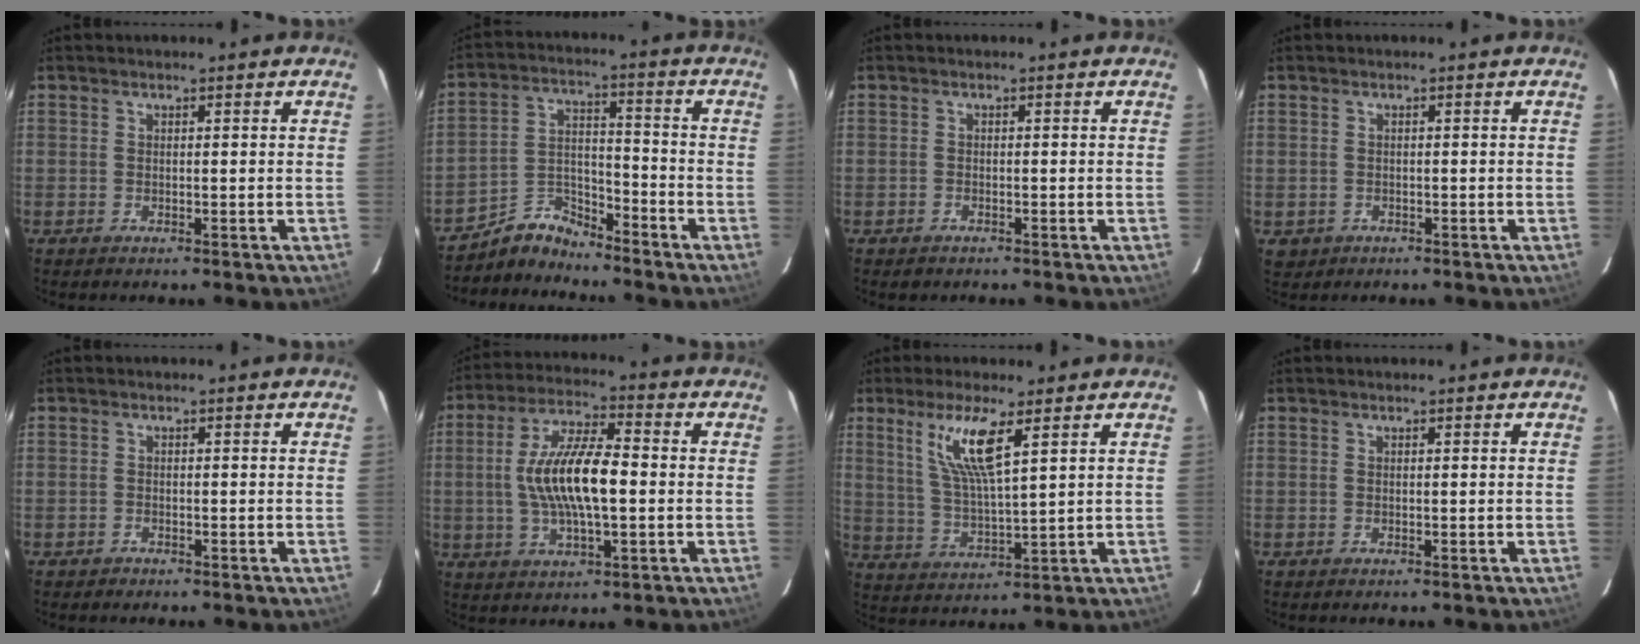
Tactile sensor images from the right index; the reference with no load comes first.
{"total": 6.7, "force": [-6.3, 2.4, 0.7], "torque": [-0.016, 0.036, -0.126]}
{"total": 1.2, "force": [-0.9, 0.8, 0.2], "torque": [-0.007, 0.002, -0.013]}
{"total": 2.4, "force": [-0.7, 2.2, 0.5], "torque": [-0.016, 0.000, -0.004]}
{"total": 0.9, "force": [-0.8, 0.5, -0.1], "torque": [-0.002, 0.005, -0.012]}
{"total": 13.4, "force": [-0.6, 4.1, 12.8], "torque": [-0.247, 0.008, -0.010]}
{"total": 9.6, "force": [4.8, 1.0, 8.3], "torque": [-0.165, -0.008, 0.100]}
{"total": 0.0}